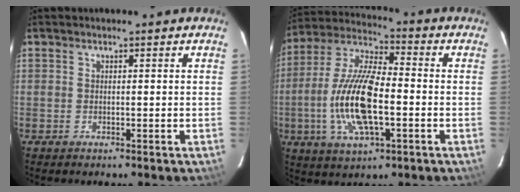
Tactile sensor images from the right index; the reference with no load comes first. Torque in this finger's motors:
{"motor_torque": [2.14, 0.00, 0.58, 0.21]}